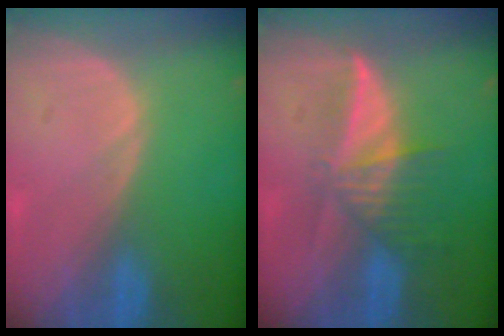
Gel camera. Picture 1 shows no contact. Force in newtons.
{"total": 6.0, "press": 5.7, "slide": 1.9}